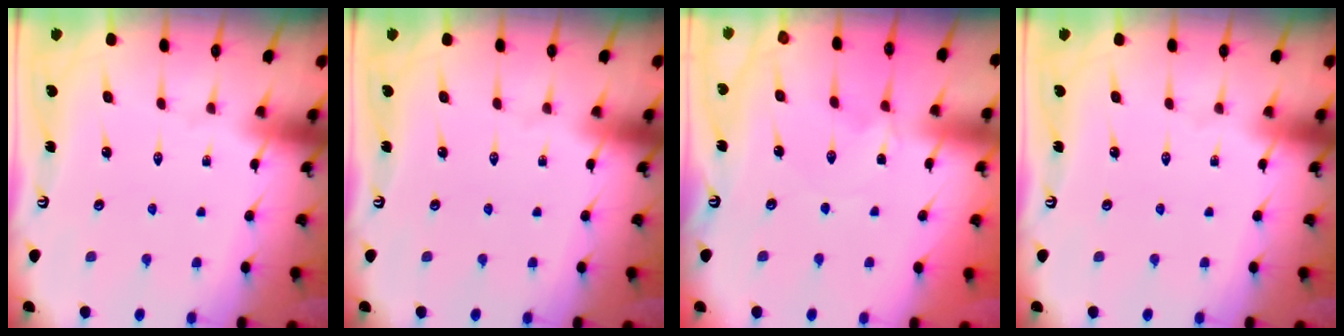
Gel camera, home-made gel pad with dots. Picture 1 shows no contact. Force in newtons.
{"total": 0.0}
{"total": 0.0}
{"total": 0.0}